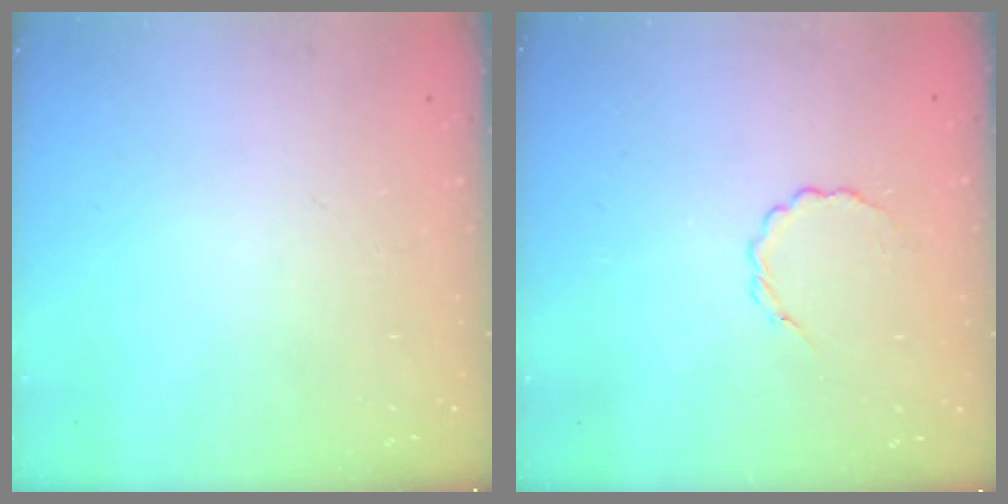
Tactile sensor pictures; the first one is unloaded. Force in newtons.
{"total": 3.0, "press": 2.8, "slide": 1.0}